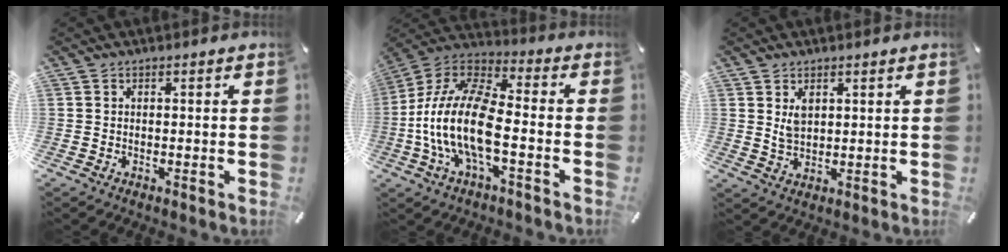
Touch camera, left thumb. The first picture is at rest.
{"total": 17.4, "force": [-5.2, 7.7, 14.8], "torque": [-0.321, 0.006, -0.093]}
{"total": 3.5, "force": [1.8, 2.3, 1.9], "torque": [-0.035, -0.002, 0.032]}